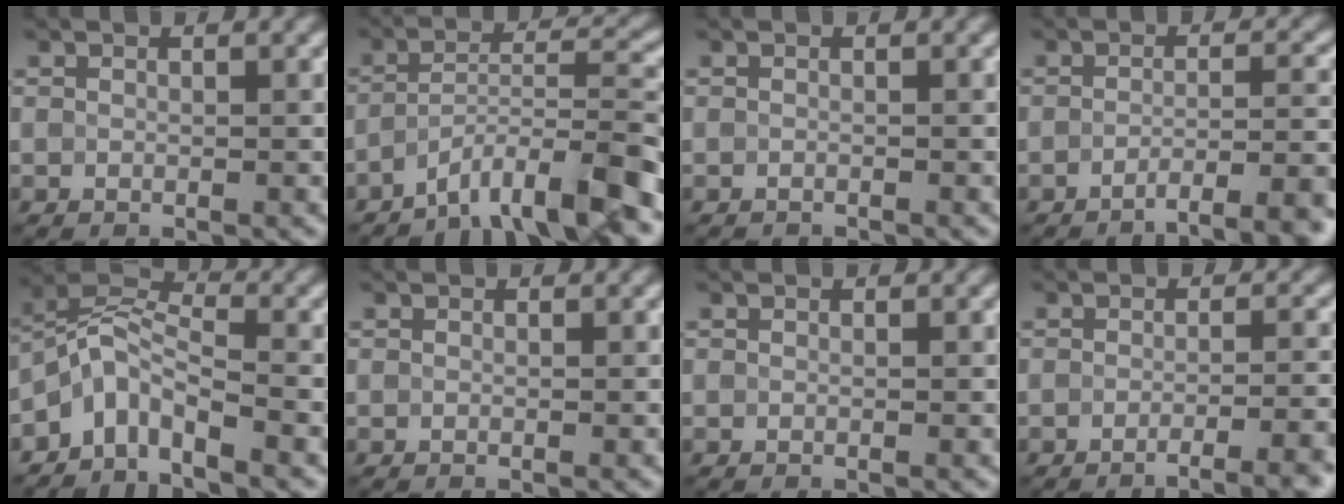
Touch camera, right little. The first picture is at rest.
{"total": 8.5, "force": [-5.7, 1.6, 6.0], "torque": [-0.092, 0.009, -0.100]}
{"total": 0.9, "force": [-0.9, 0.1, 0.0], "torque": [0.001, -0.008, -0.018]}
{"total": 5.7, "force": [-4.0, 1.2, 3.9], "torque": [-0.046, 0.010, -0.059]}
{"total": 4.5, "force": [-3.4, 1.5, 2.5], "torque": [-0.041, 0.011, -0.077]}
{"total": 0.0}
{"total": 0.0}
{"total": 5.3, "force": [-3.5, 1.4, 3.7], "torque": [-0.032, 0.010, -0.047]}